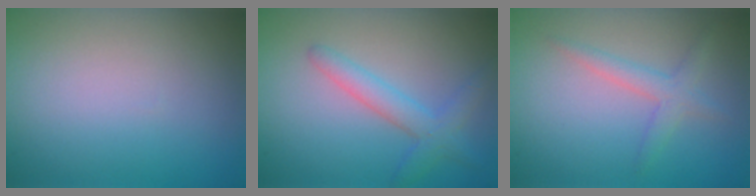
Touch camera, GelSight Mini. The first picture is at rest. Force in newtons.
{"total": 2.8, "press": 2.8, "slide": 0.1}
{"total": 2.1, "press": 2.1, "slide": 0.2}